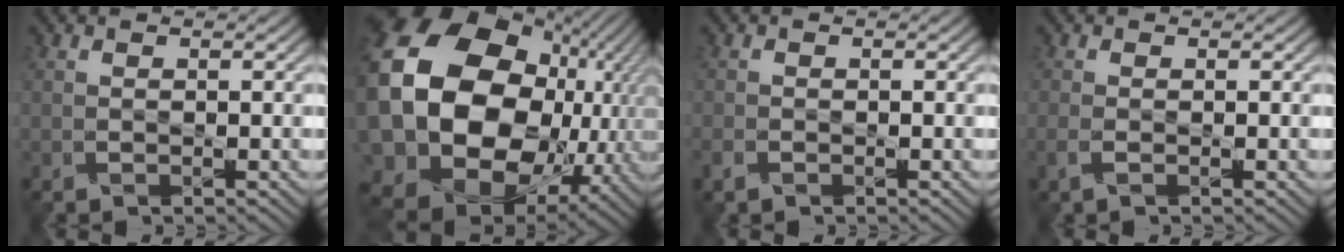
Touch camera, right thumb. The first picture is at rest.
{"total": 24.7, "force": [0.3, 20.4, 14.0], "torque": [-0.336, -0.067, 0.018]}
{"total": 1.6, "force": [-1.1, 1.0, 0.8], "torque": [-0.022, -0.005, -0.025]}
{"total": 1.5, "force": [-0.6, 0.5, 1.3], "torque": [-0.036, -0.005, -0.016]}